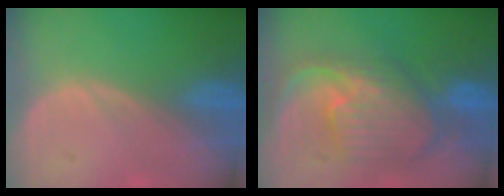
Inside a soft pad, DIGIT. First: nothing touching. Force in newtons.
{"total": 10.6, "press": 9.5, "slide": 4.7}